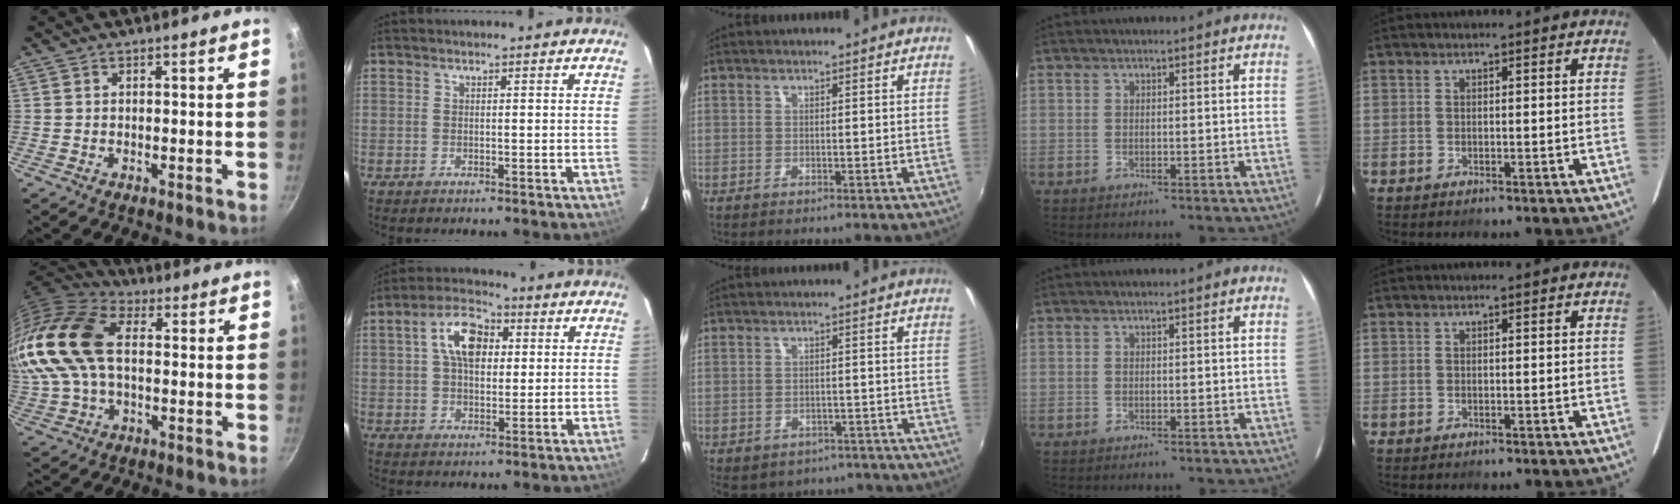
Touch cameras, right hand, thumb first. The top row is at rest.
{"thumb": {"total": 22.0, "force": [2.4, 13.8, 17.0], "torque": [-0.374, 0.029, 0.036]}, "index": {"total": 9.6, "force": [2.5, 5.7, 7.3], "torque": [-0.132, 0.027, 0.042]}, "middle": {"total": 11.5, "force": [-9.0, 5.9, 4.1], "torque": [-0.092, -0.006, -0.106]}}